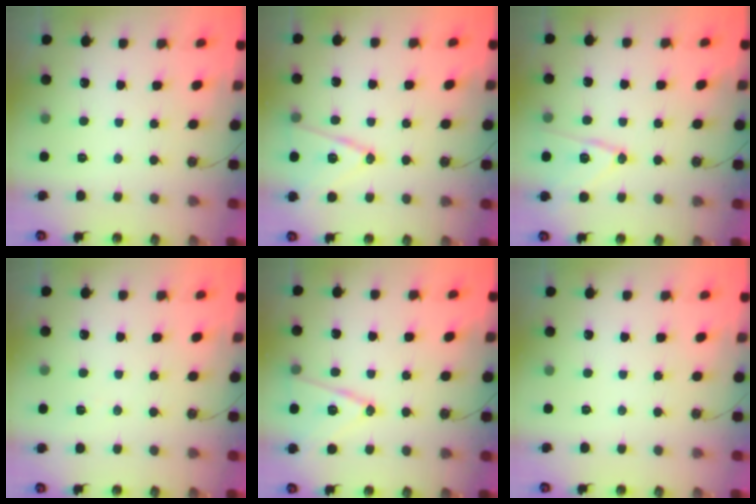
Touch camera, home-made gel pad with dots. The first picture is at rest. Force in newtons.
{"total": 12.3, "press": 11.8, "slide": 3.4}
{"total": 13.2, "press": 13.1, "slide": 1.2}
{"total": 2.3, "press": 1.3, "slide": 1.9}
{"total": 12.3, "press": 11.8, "slide": 3.4}
{"total": 0.0}